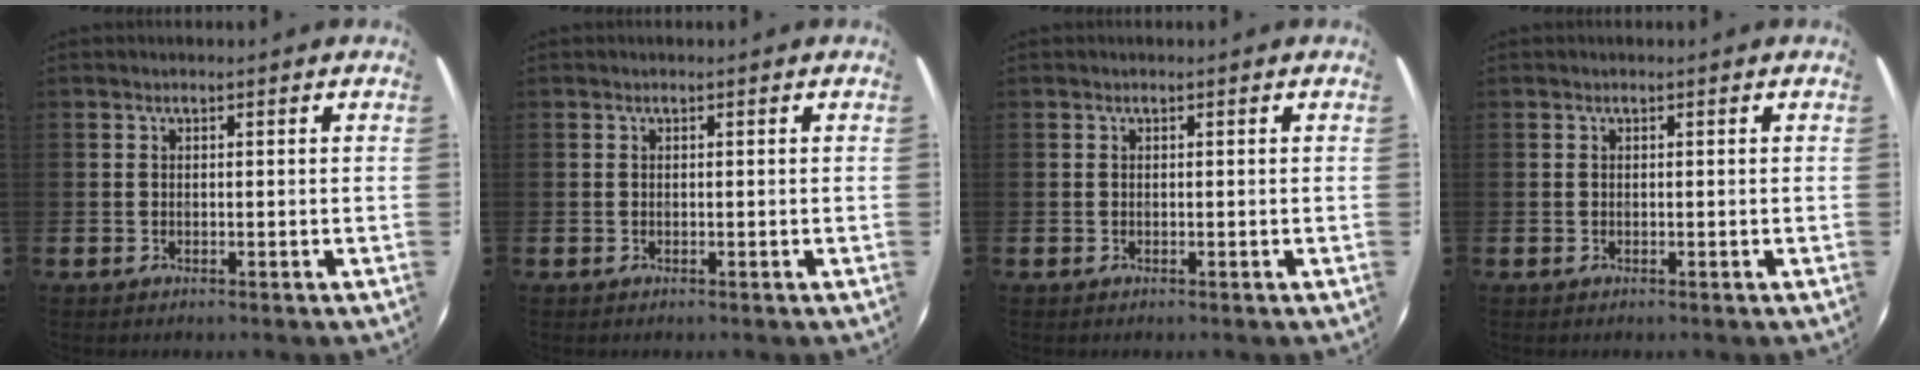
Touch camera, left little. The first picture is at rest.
{"total": 0.0}
{"total": 0.0}
{"total": 0.0}